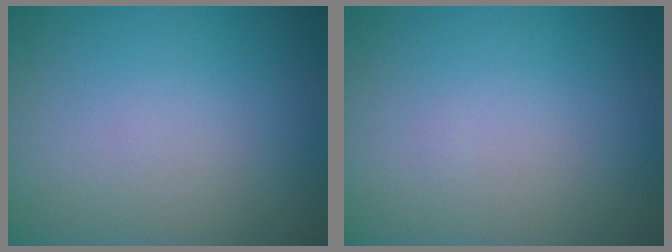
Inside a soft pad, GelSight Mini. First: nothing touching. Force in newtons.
{"total": 0.0}